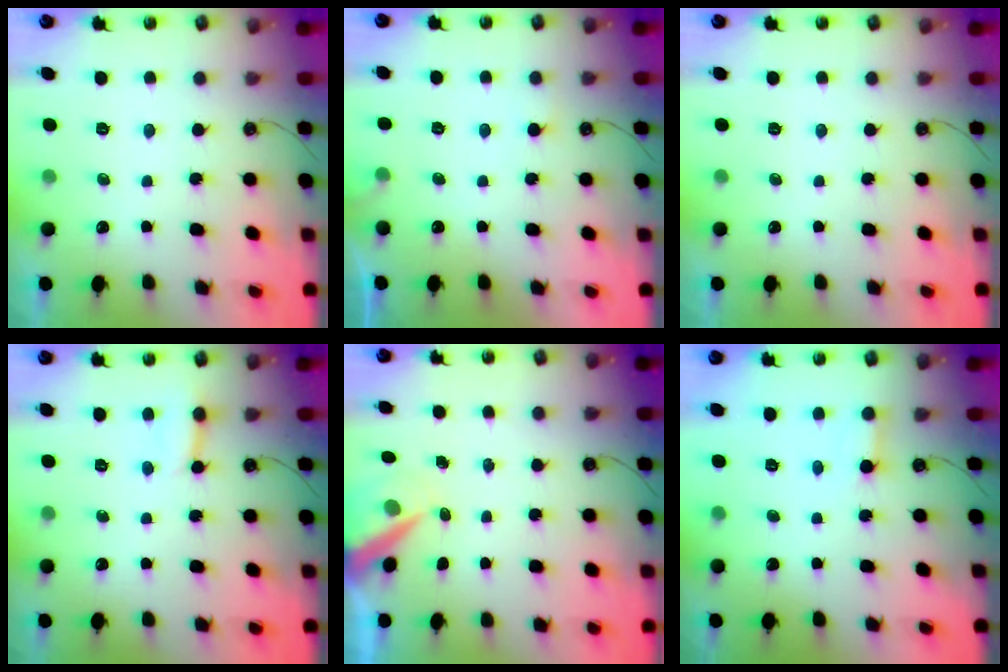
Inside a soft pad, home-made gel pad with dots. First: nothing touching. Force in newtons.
{"total": 6.0, "press": 6.0, "slide": 0.3}
{"total": 0.0}
{"total": 3.0, "press": 3.0, "slide": 0.3}
{"total": 6.6, "press": 6.6, "slide": 0.9}
{"total": 2.3, "press": 2.3, "slide": 0.2}